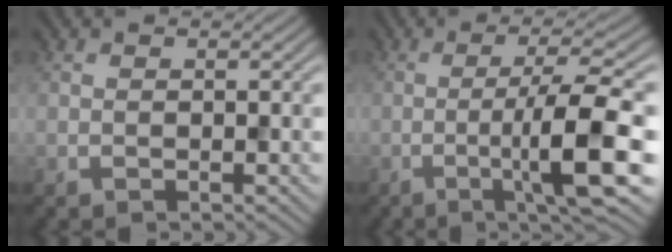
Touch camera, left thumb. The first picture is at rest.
{"total": 9.9, "force": [-2.8, 1.1, 9.5], "torque": [-0.148, 0.013, -0.053]}